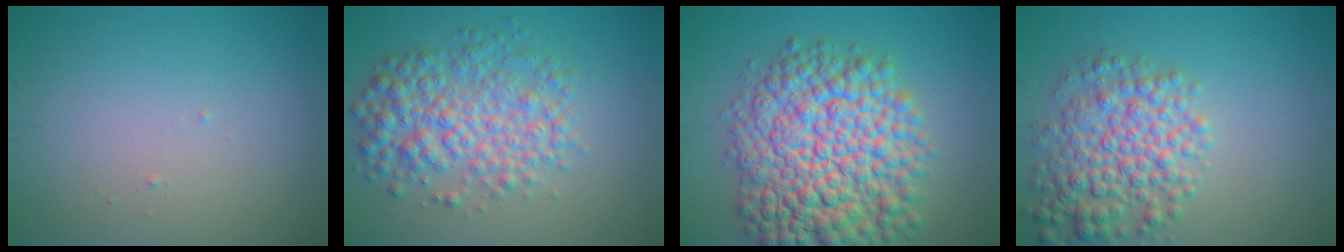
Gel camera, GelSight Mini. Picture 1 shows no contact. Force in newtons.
{"total": 5.9, "press": 5.9, "slide": 0.0}
{"total": 12.4, "press": 12.4, "slide": 0.3}
{"total": 6.0, "press": 6.0, "slide": 0.2}